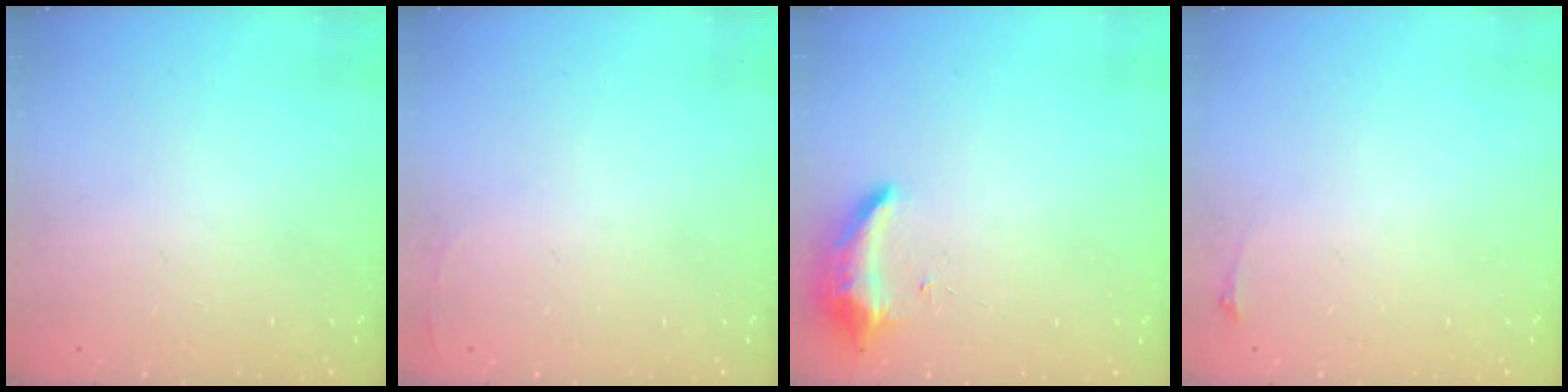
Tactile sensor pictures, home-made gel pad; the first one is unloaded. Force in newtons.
{"total": 2.5, "press": 2.4, "slide": 0.9}
{"total": 9.1, "press": 8.8, "slide": 2.4}
{"total": 2.8, "press": 2.1, "slide": 1.9}